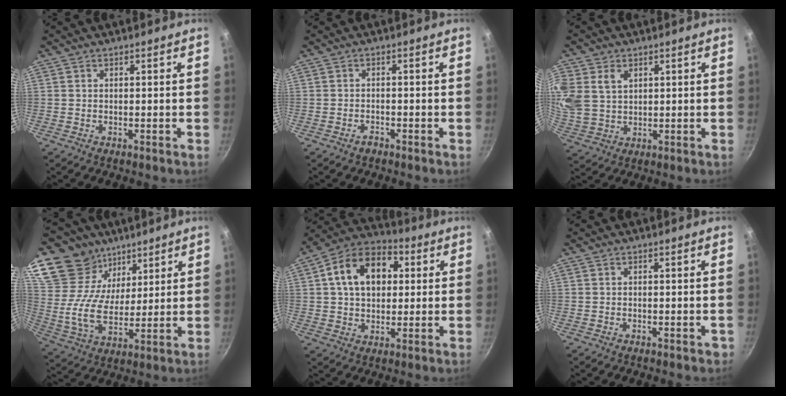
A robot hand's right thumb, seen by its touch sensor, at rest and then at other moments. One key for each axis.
{"total": 1.3, "fx": -1.2, "fy": -0.3, "fz": -0.2, "tx": 0.003, "ty": 0.012, "tz": -0.018}
{"total": 12.7, "fx": 4.0, "fy": 9.6, "fz": 7.3, "tx": -0.174, "ty": 0.009, "tz": 0.086}
{"total": 18.8, "fx": 12.4, "fy": 12.1, "fz": 7.3, "tx": -0.134, "ty": -0.057, "tz": 0.226}
{"total": 14.8, "fx": 3.2, "fy": 10.4, "fz": 10.0, "tx": -0.135, "ty": 0.022, "tz": 0.036}
{"total": 0.8, "fx": -0.5, "fy": -0.5, "fz": -0.4, "tx": 0.011, "ty": 0.005, "tz": -0.001}